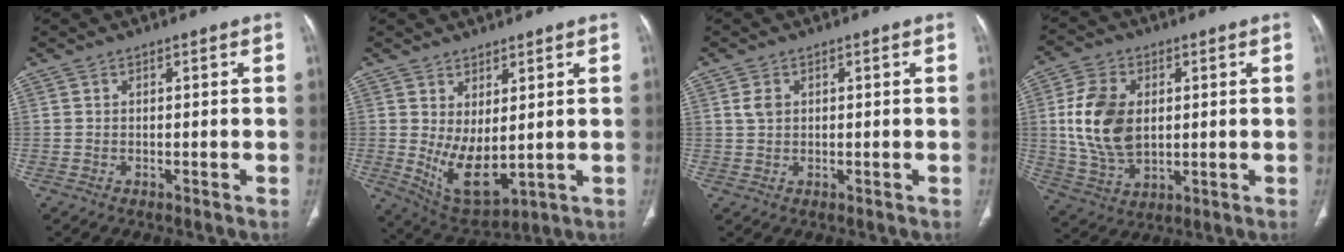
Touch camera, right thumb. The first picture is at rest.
{"total": 9.3, "force": [0.8, 4.6, 8.0], "torque": [-0.132, -0.028, 0.040]}
{"total": 1.9, "force": [0.6, 1.4, 1.2], "torque": [-0.022, -0.002, 0.014]}
{"total": 13.5, "force": [1.7, 8.8, 10.2], "torque": [-0.189, -0.007, 0.038]}